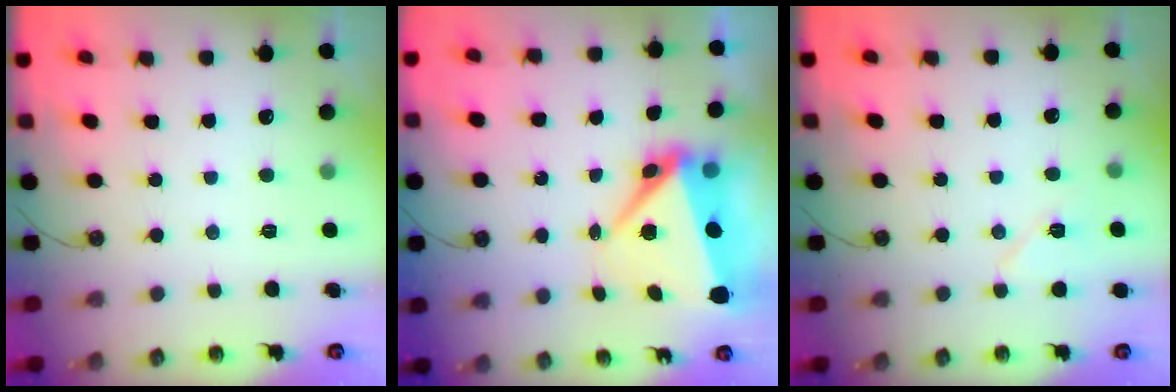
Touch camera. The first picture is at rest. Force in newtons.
{"total": 9.9, "press": 9.7, "slide": 1.8}
{"total": 8.4, "press": 5.4, "slide": 6.5}